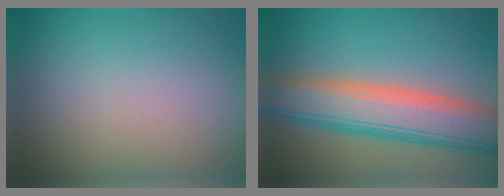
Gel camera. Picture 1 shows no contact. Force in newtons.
{"total": 8.4, "press": 8.4, "slide": 0.1}